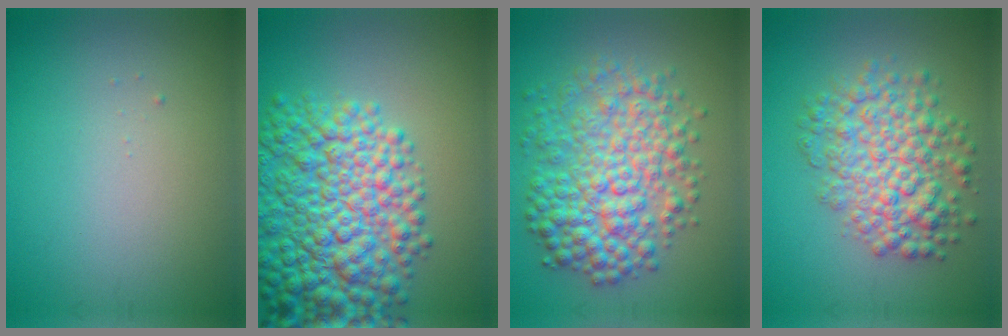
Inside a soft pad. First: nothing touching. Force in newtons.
{"total": 10.5, "press": 10.5, "slide": 0.3}
{"total": 7.9, "press": 7.9, "slide": 0.1}
{"total": 6.7, "press": 6.7, "slide": 0.1}